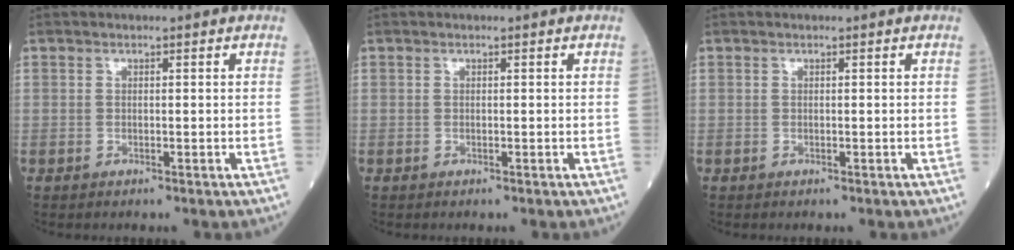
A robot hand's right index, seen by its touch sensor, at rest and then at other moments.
{"total": 0.0}
{"total": 0.0}